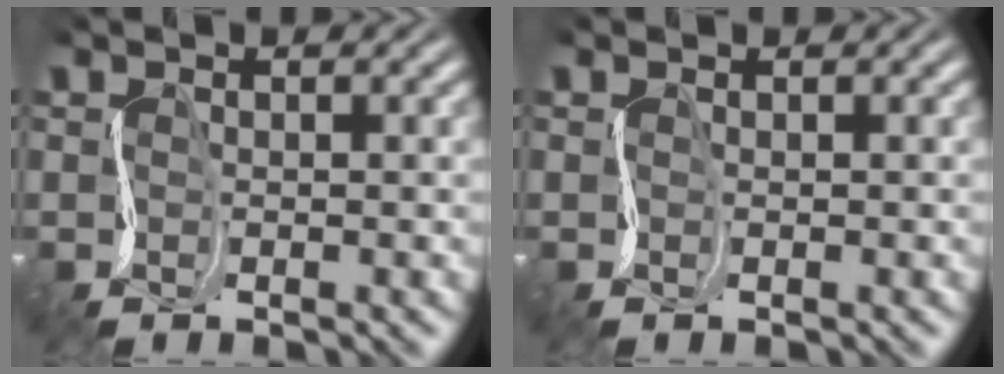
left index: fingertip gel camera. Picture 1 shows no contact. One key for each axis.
{"total": 0.0}